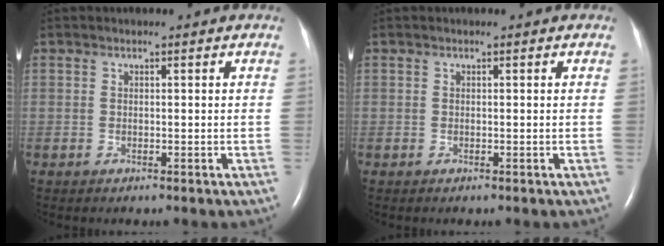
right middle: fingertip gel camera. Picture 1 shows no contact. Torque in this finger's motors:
{"motor_torque": [0.14, -0.04, 0.04, 0.01]}